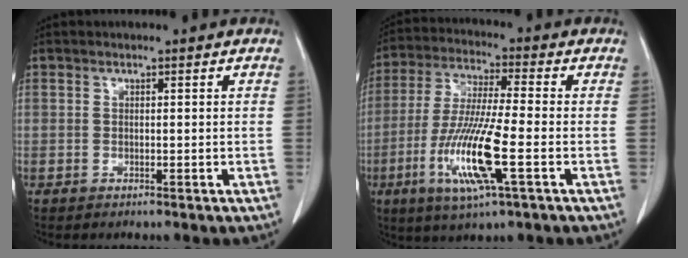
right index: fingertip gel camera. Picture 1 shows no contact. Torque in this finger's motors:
{"motor_torque": [1.97, -0.17, 0.48, 0.14]}